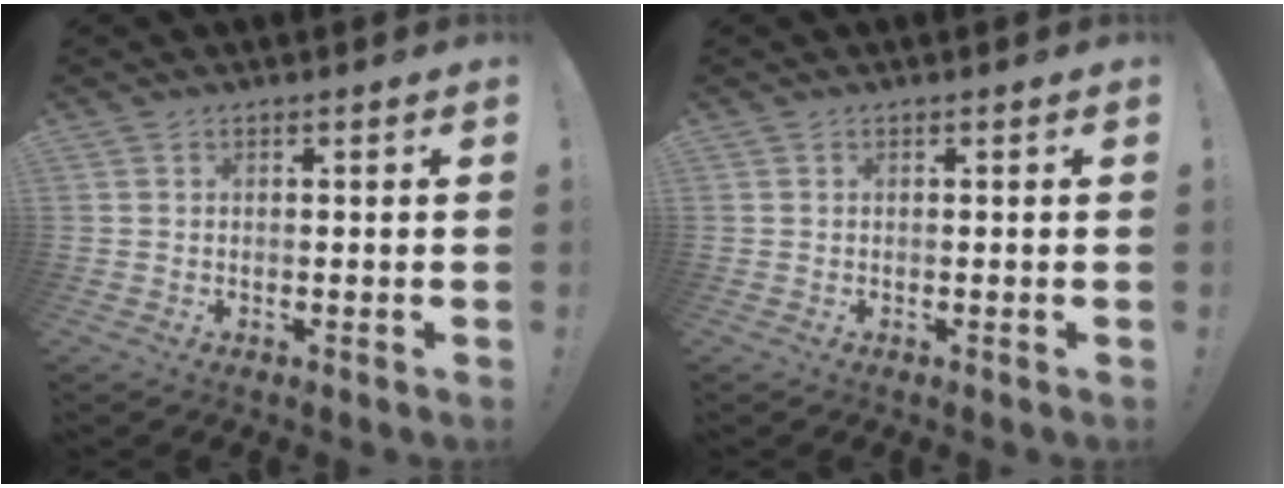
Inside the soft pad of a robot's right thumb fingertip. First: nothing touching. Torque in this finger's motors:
{"motor_torque": [0.00, 0.00, 0.00, 0.00, 0.00]}